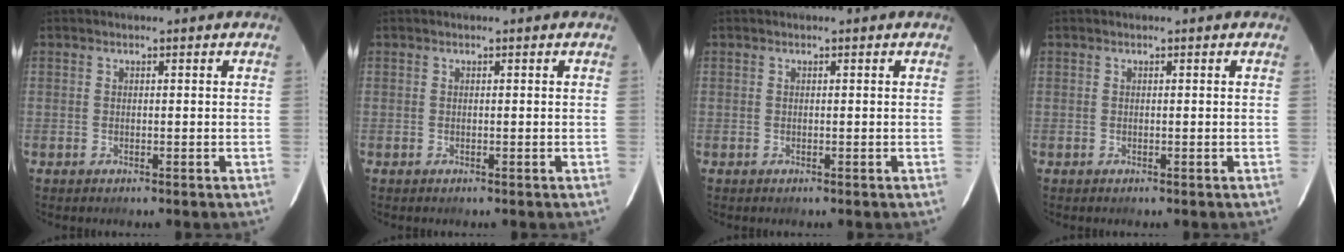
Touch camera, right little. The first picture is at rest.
{"total": 0.0}
{"total": 0.0}
{"total": 0.0}